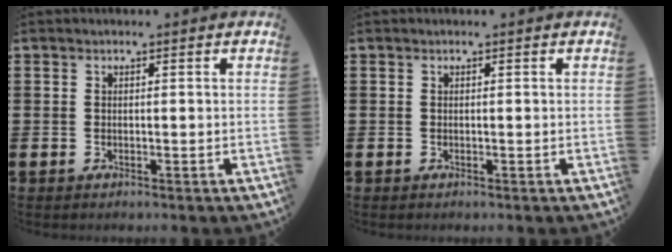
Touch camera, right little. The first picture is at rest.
{"total": 0.0}